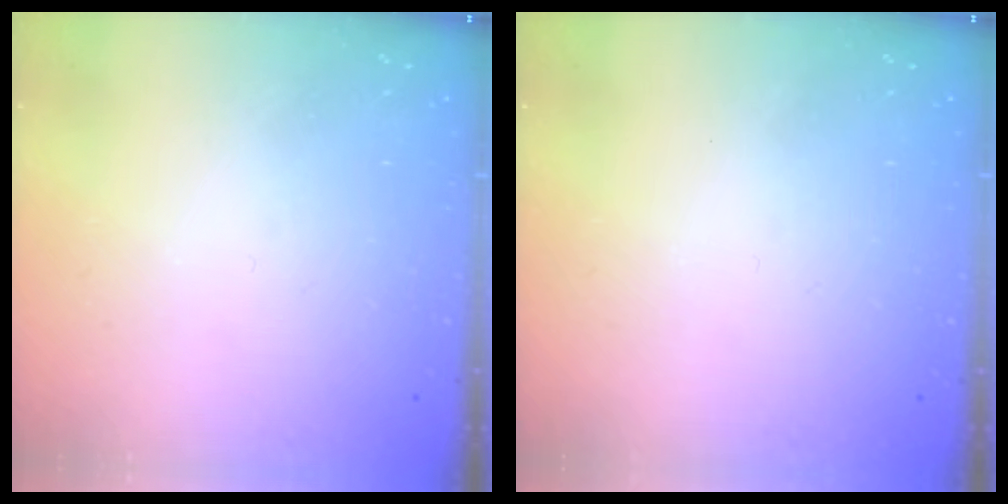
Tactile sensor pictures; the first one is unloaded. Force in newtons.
{"total": 0.0}